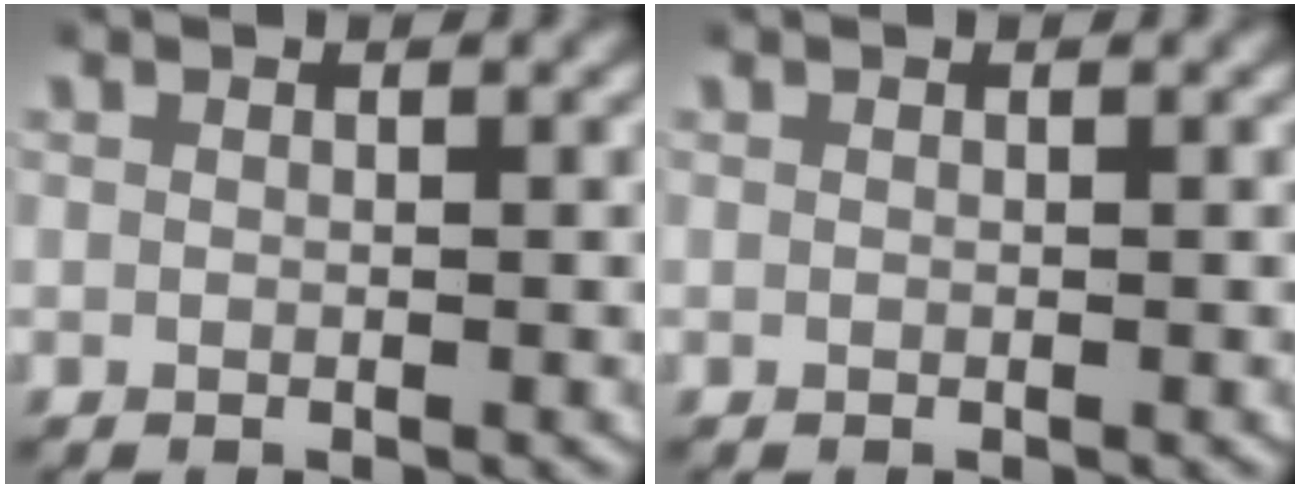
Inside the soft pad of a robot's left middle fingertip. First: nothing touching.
{"total": 0.0}